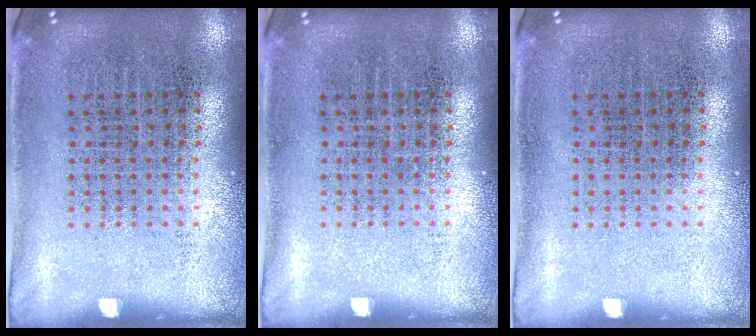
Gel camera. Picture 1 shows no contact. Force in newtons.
{"total": 0.0}
{"total": 0.0}